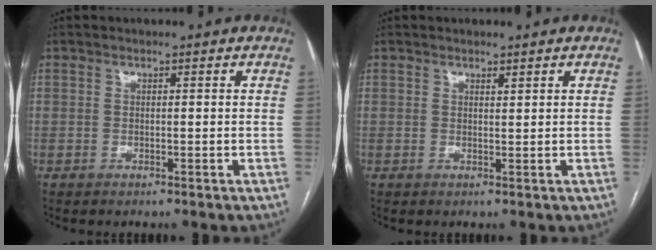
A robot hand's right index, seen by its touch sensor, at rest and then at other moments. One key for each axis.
{"total": 0.7, "fx": 0.6, "fy": 0.1, "fz": 0.3, "tx": -0.006, "ty": -0.005, "tz": 0.010}